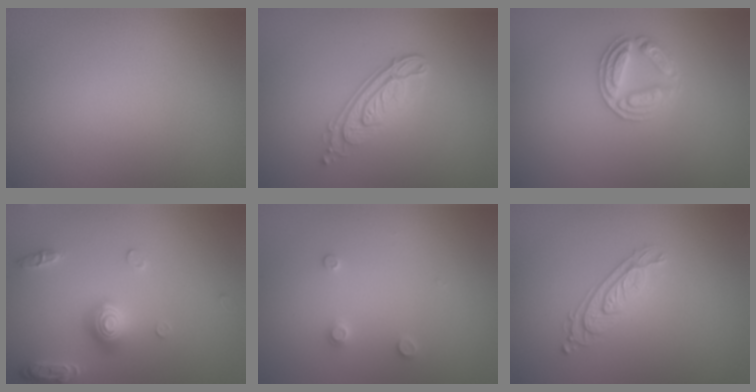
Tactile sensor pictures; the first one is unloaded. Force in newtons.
{"total": 3.7, "press": 2.9, "slide": 2.4}
{"total": 2.7, "press": 2.6, "slide": 0.7}
{"total": 2.9, "press": 2.9, "slide": 0.2}
{"total": 1.0, "press": 1.0, "slide": 0.2}
{"total": 2.8, "press": 2.2, "slide": 1.7}